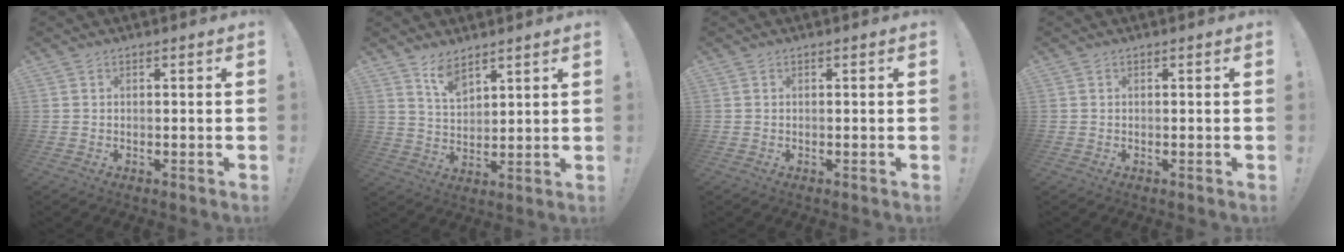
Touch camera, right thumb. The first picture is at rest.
{"total": 7.3, "force": [6.0, 2.9, 3.0], "torque": [-0.058, -0.036, 0.111]}
{"total": 0.0}
{"total": 0.0}